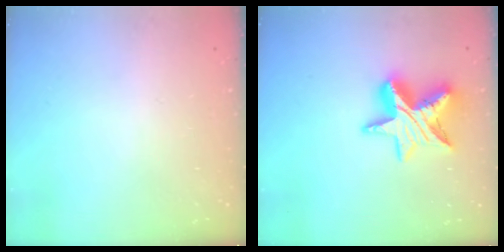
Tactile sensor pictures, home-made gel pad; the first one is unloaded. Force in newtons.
{"total": 14.0, "press": 13.9, "slide": 1.1}